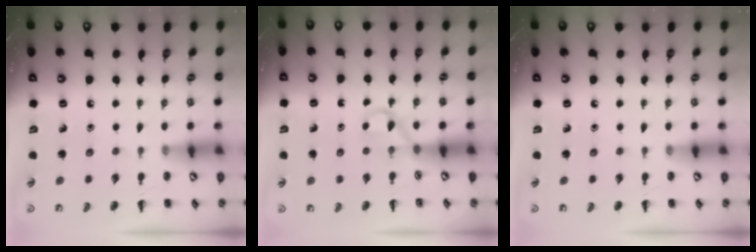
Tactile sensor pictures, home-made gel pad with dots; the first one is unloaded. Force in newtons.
{"total": 2.6, "press": 2.4, "slide": 0.9}
{"total": 0.0}